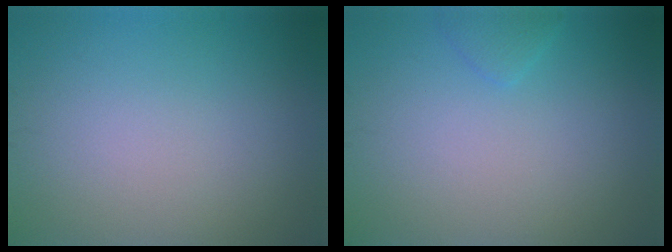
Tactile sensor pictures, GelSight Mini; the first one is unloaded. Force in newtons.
{"total": 1.0, "press": 1.0, "slide": 0.1}